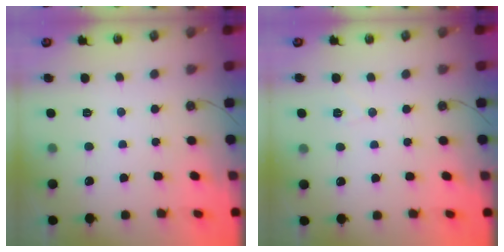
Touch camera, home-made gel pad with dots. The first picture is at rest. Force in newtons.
{"total": 5.6, "press": 5.4, "slide": 1.5}